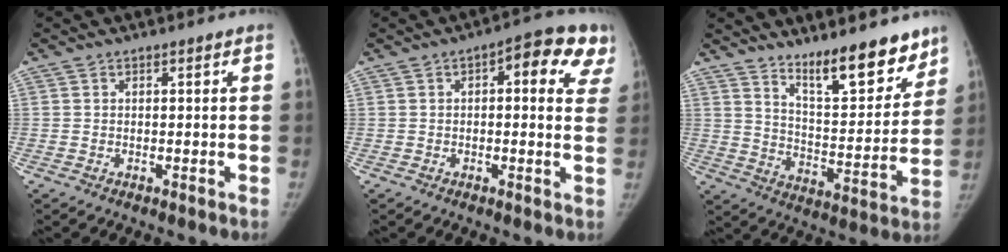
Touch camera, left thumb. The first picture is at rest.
{"total": 11.4, "force": [4.6, 4.7, 9.4], "torque": [-0.071, 0.006, 0.042]}
{"total": 15.6, "force": [11.8, 4.6, 9.0], "torque": [-0.084, -0.091, 0.190]}